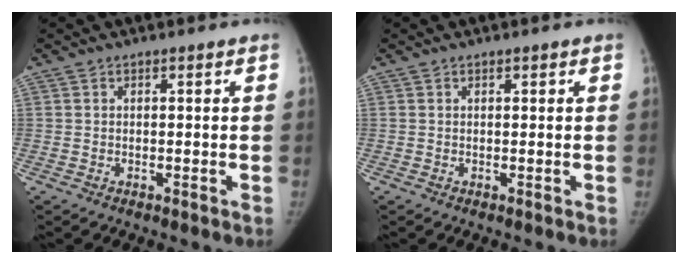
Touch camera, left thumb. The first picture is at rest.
{"total": 0.5, "force": [0.3, 0.2, 0.4], "torque": [-0.002, 0.000, 0.004]}